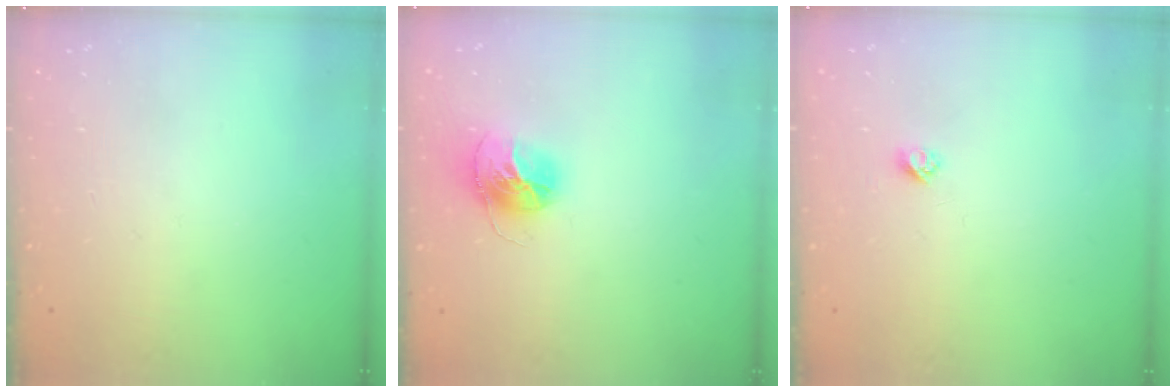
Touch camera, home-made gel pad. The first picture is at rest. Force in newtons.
{"total": 13.9, "press": 13.8, "slide": 1.4}
{"total": 2.7, "press": 2.6, "slide": 0.3}